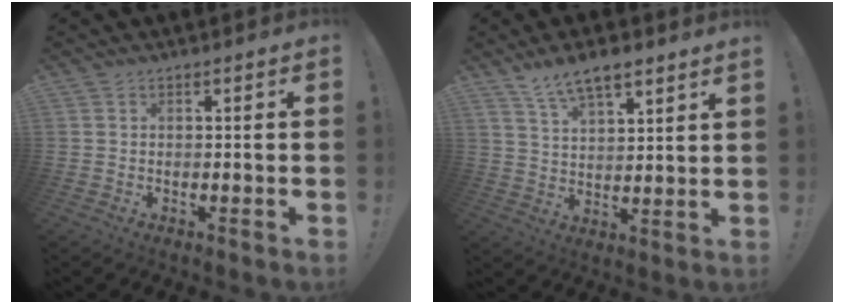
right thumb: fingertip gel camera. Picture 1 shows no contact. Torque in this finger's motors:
{"motor_torque": [0.01, 0.01, 0.11, 0.10, 0.25]}